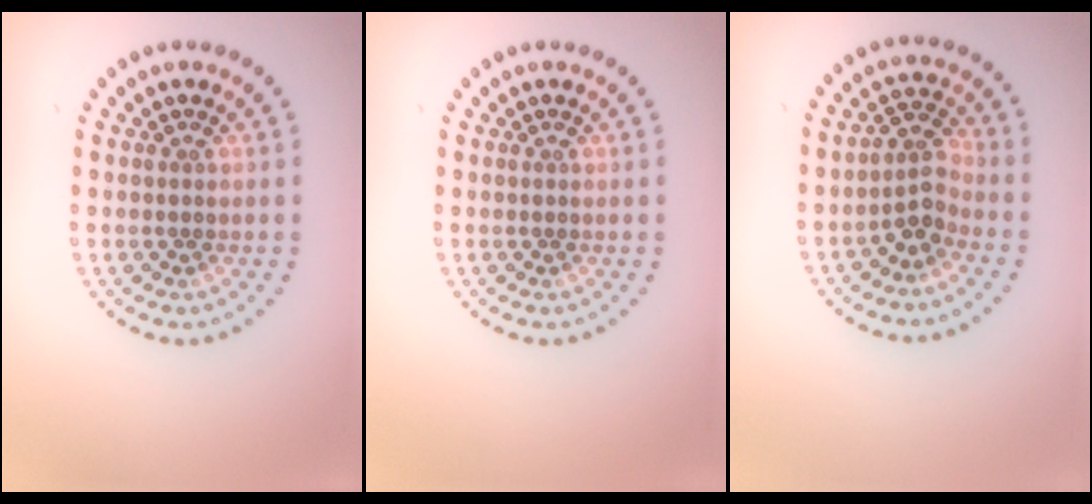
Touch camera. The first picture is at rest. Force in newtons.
{"total": 0.0}
{"total": 2.5, "press": 1.9, "slide": 1.6}